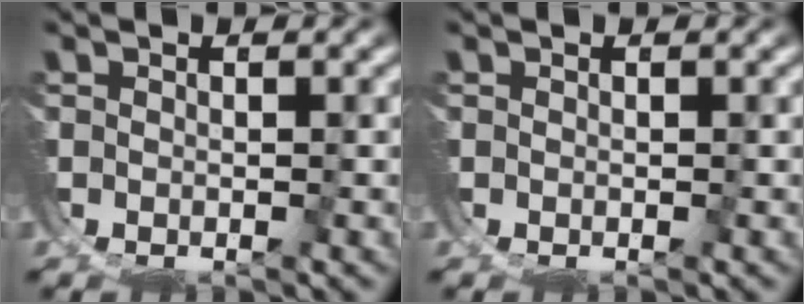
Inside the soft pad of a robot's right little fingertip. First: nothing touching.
{"total": 0.0}